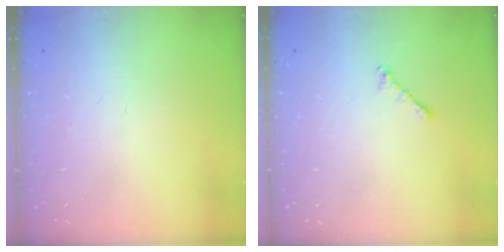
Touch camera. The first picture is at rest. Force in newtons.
{"total": 1.0, "press": 0.9, "slide": 0.4}